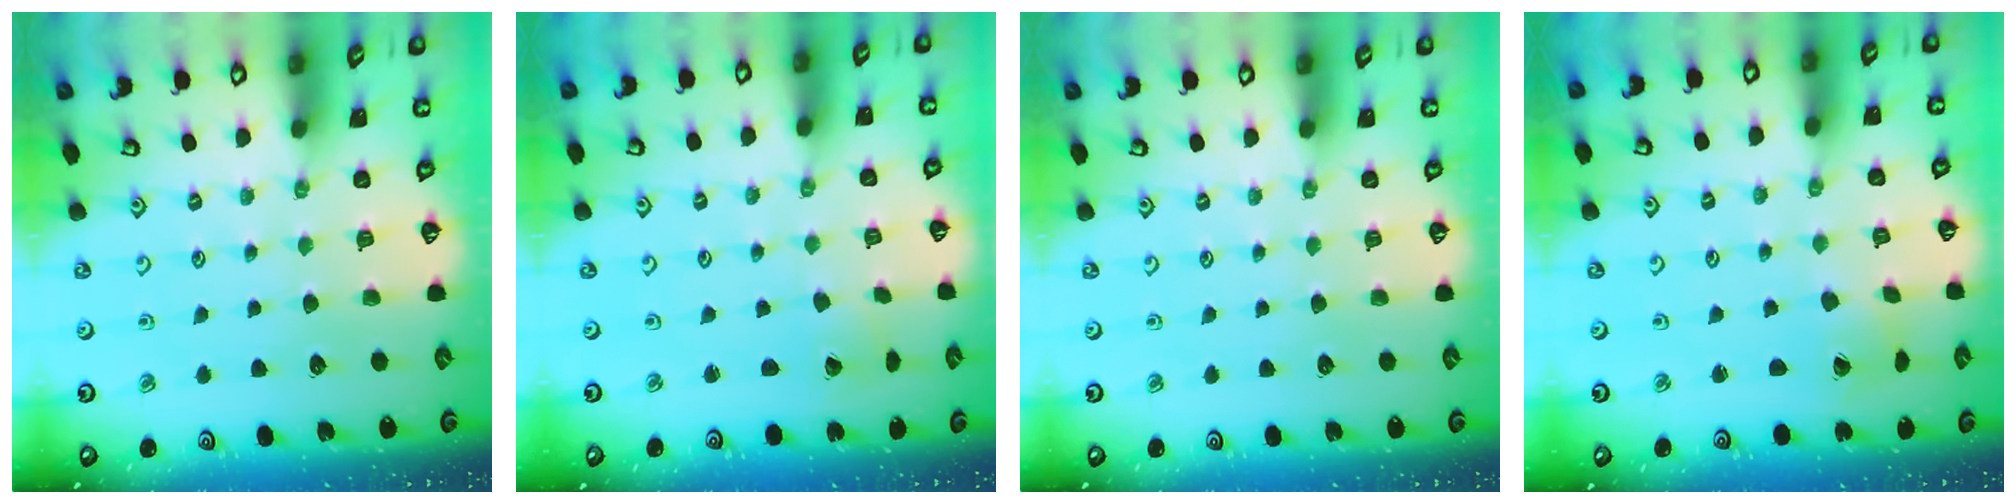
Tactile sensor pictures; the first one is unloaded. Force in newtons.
{"total": 1.8, "press": 1.7, "slide": 0.1}
{"total": 0.0}
{"total": 1.4, "press": 1.4, "slide": 0.2}